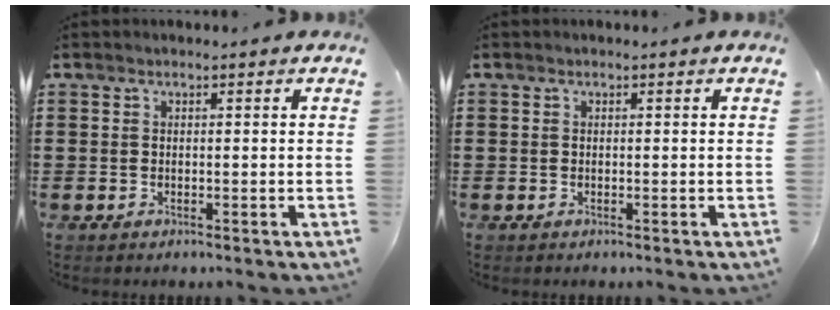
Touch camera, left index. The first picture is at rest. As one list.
[{"total": 0.0}]